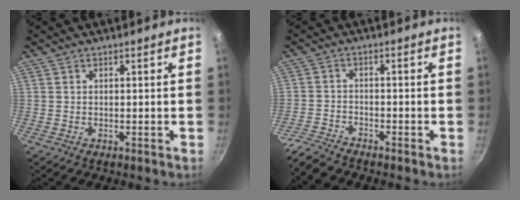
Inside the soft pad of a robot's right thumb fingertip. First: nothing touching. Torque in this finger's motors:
{"motor_torque": [0.82, 0.27, 0.62, -0.54, 0.02]}